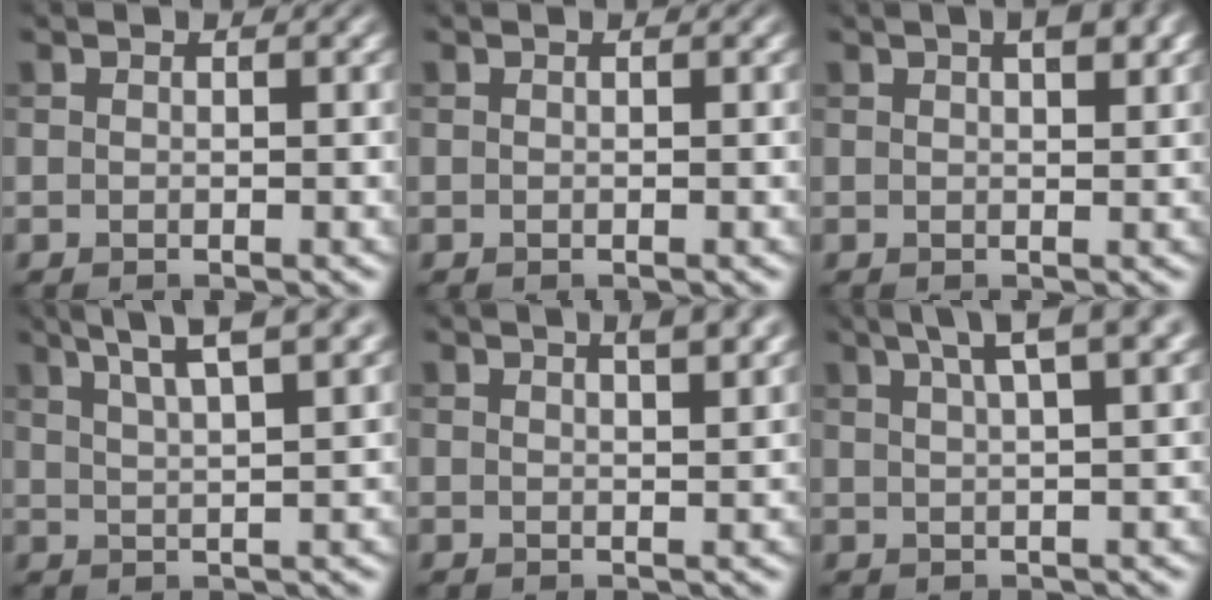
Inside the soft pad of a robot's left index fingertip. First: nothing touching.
{"total": 0.0}
{"total": 2.7, "force": [1.4, 0.9, 2.1], "torque": [-0.020, 0.003, 0.017]}
{"total": 8.0, "force": [5.1, 2.0, 5.7], "torque": [-0.069, 0.031, 0.052]}
{"total": 3.9, "force": [2.2, 1.4, 2.9], "torque": [-0.010, 0.014, 0.010]}
{"total": 6.3, "force": [3.9, 1.4, 4.7], "torque": [-0.053, 0.023, 0.047]}